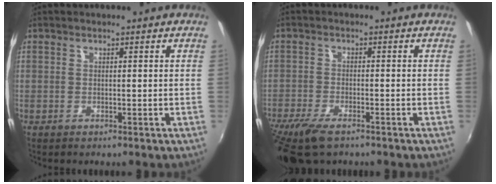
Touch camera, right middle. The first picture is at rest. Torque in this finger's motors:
{"motor_torque": [1.09, -1.05, 0.26, 0.09]}